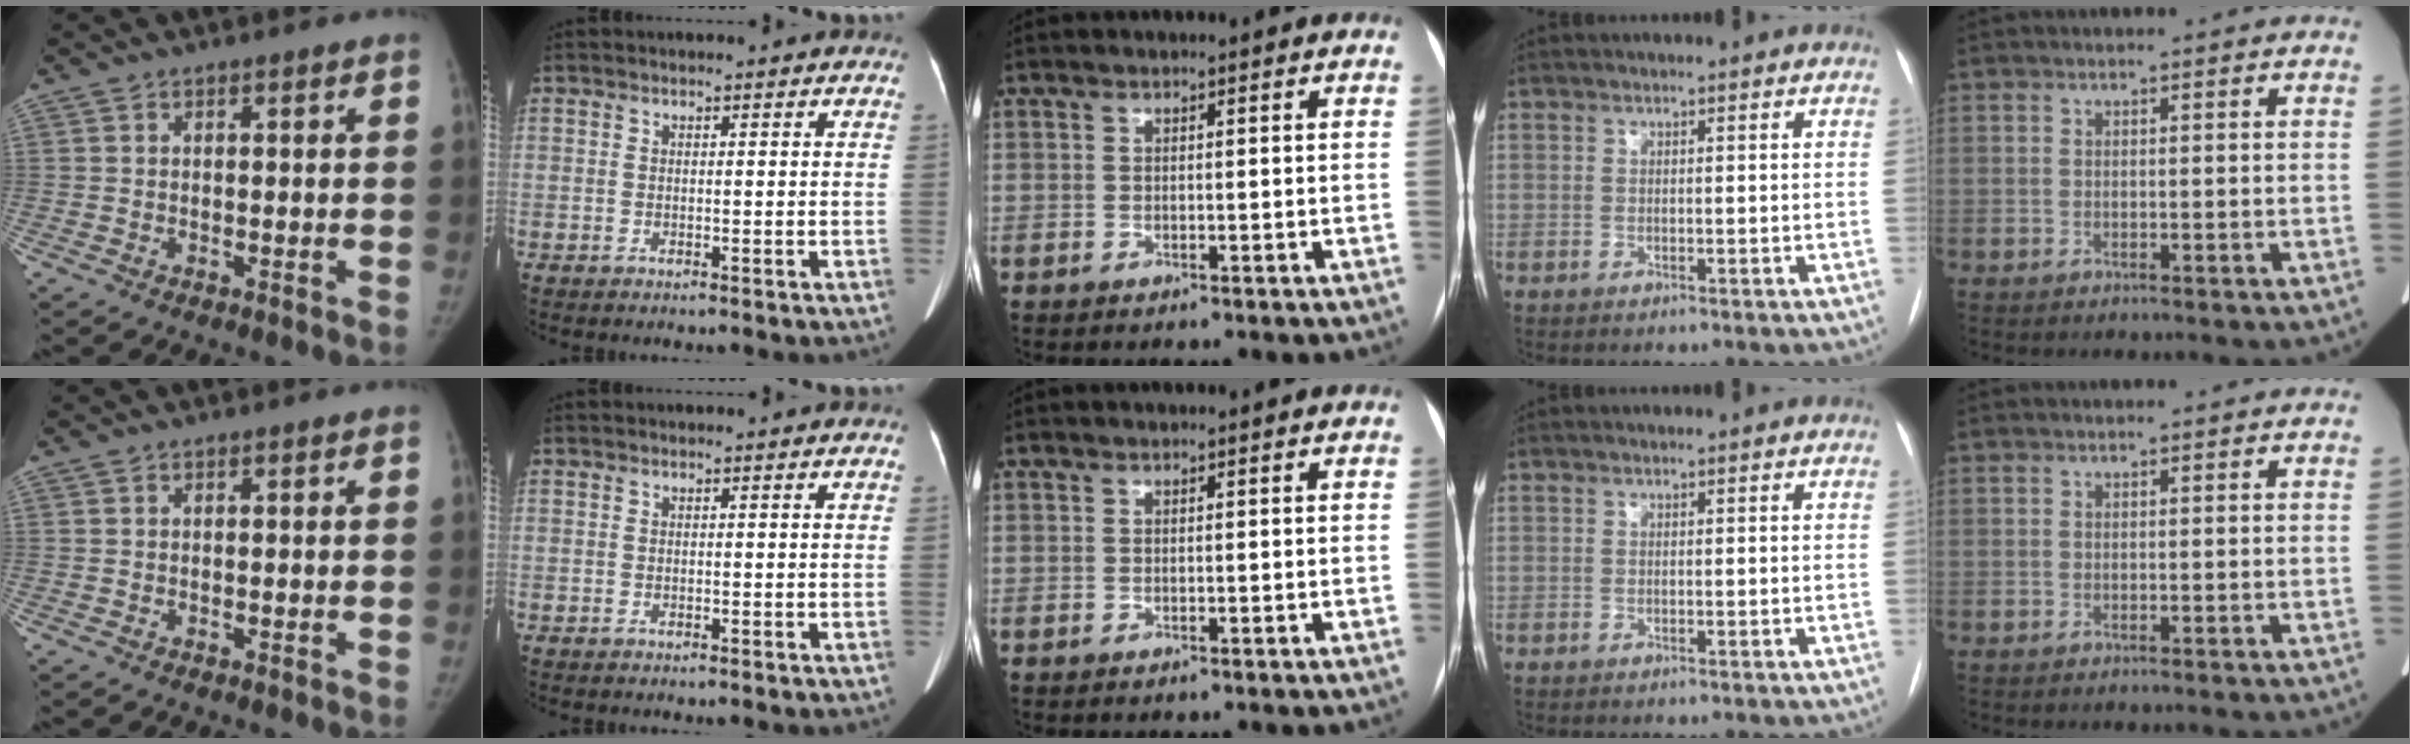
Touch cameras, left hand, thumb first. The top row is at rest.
{}